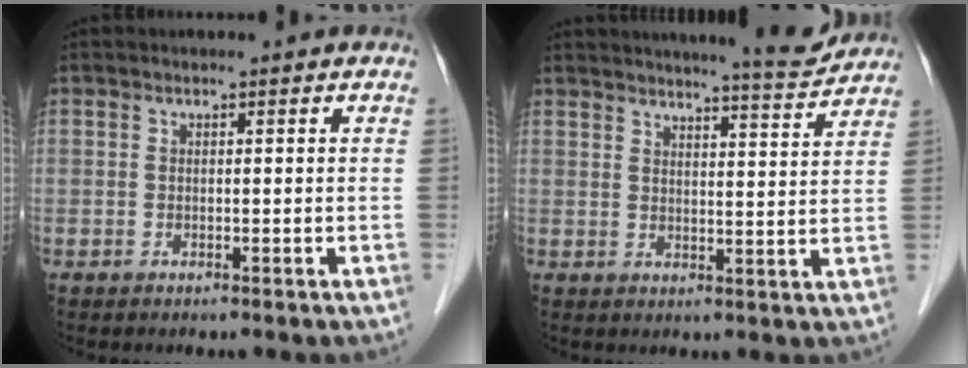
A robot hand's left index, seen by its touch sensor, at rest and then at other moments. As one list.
[{"total": 8.1, "force": [7.8, -0.2, 2.3], "torque": [-0.042, -0.012, 0.099]}]